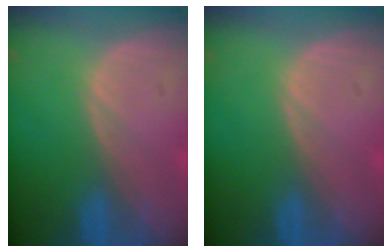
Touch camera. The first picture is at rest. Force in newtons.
{"total": 0.0}